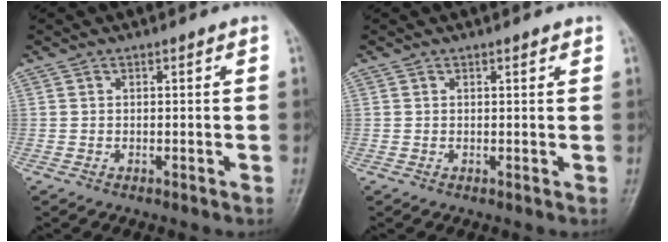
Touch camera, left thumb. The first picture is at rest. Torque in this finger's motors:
{"motor_torque": [-0.31, -0.01, -0.24, 0.07, 0.06]}